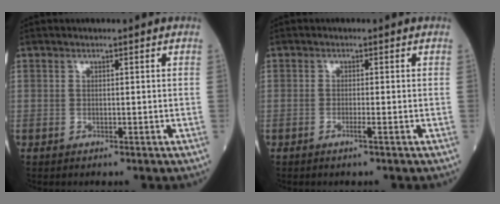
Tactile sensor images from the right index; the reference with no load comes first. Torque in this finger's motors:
{"motor_torque": [-0.04, -0.04, -0.04, 0.00]}